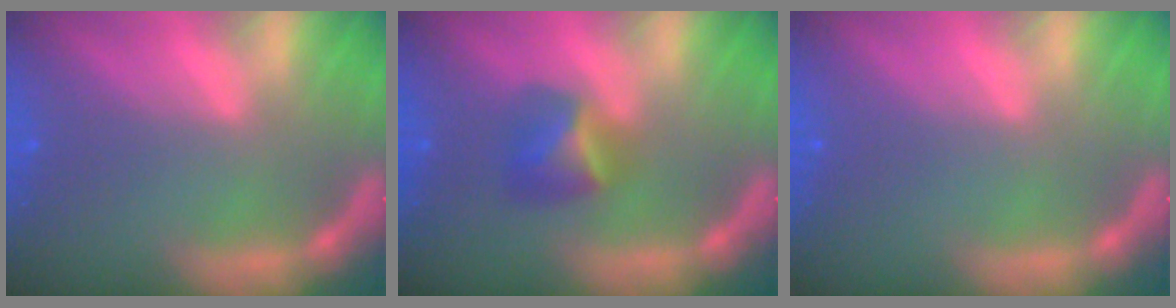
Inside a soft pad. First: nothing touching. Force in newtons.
{"total": 2.9}
{"total": 0.0}